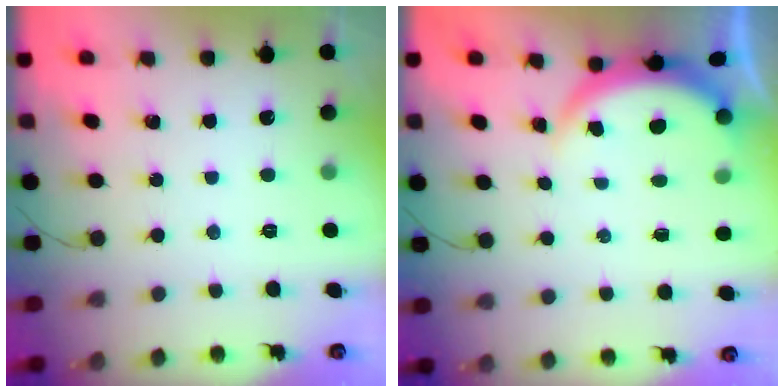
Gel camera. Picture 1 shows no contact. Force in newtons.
{"total": 3.7, "press": 3.7, "slide": 0.5}